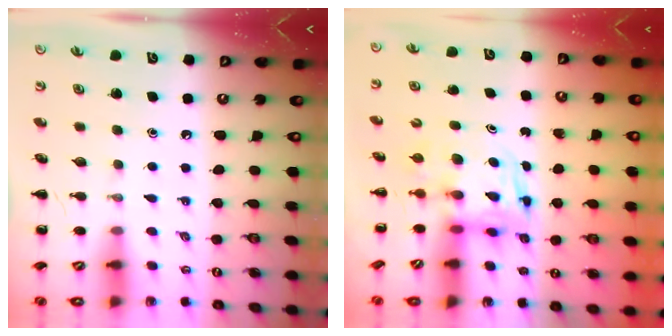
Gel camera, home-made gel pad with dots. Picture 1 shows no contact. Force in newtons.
{"total": 2.8, "press": 2.8, "slide": 0.2}